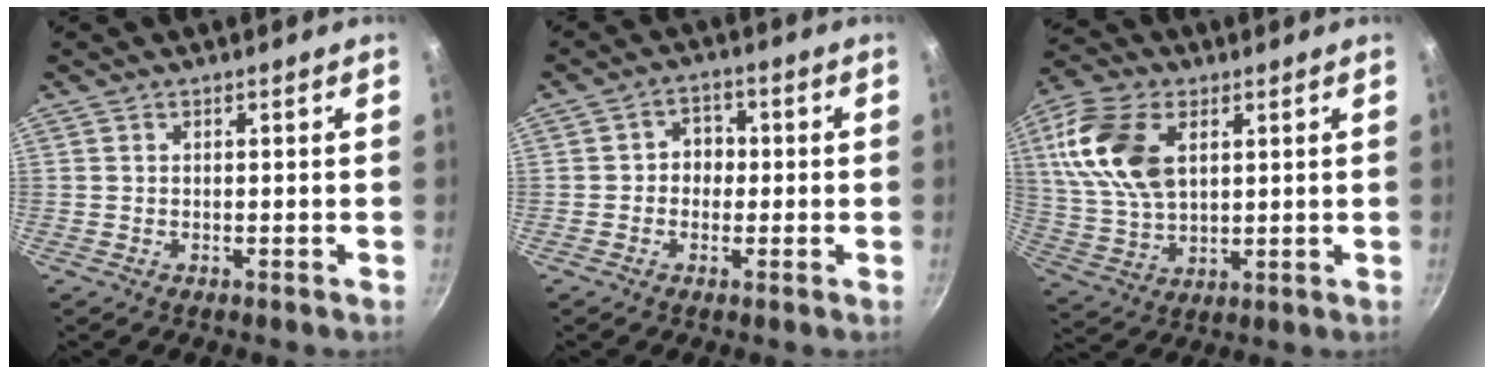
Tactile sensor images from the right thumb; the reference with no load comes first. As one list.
[{"total": 4.1, "force": [-0.4, 3.6, 1.9], "torque": [0.003, 0.011, -0.012]}, {"total": 15.4, "force": [4.6, 9.4, 11.2], "torque": [-0.206, -0.007, 0.092]}]